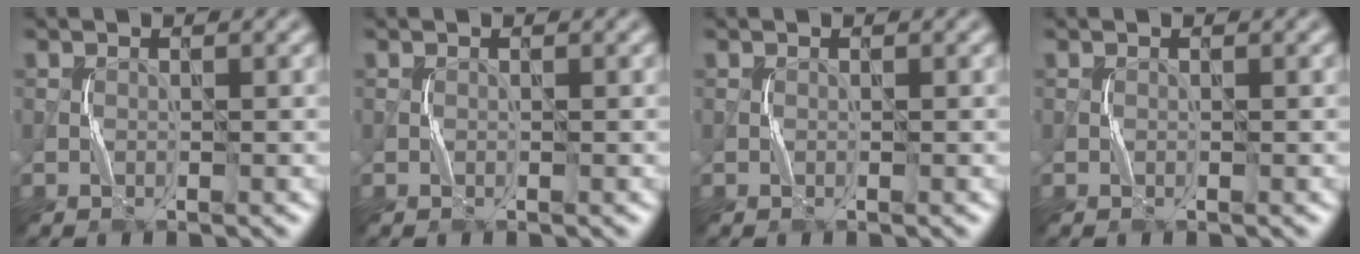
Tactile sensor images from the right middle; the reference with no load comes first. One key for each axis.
{"total": 0.0}
{"total": 0.0}
{"total": 0.0}